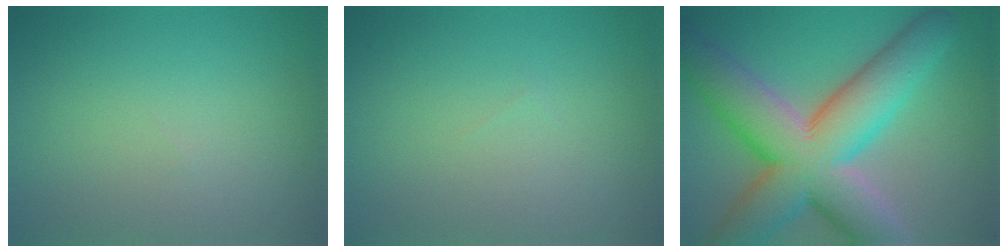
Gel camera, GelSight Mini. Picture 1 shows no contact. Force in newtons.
{"total": 0.0}
{"total": 13.6, "press": 13.6, "slide": 0.5}